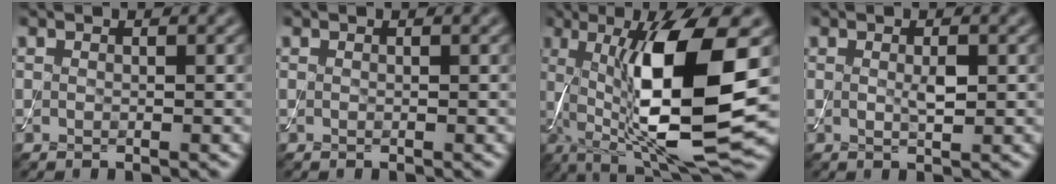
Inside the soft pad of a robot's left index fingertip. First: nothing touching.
{"total": 0.0}
{"total": 13.9, "force": [0.3, 3.4, 13.5], "torque": [-0.220, -0.009, 0.011]}
{"total": 1.4, "force": [0.1, 0.4, 1.3], "torque": [-0.028, -0.001, 0.003]}